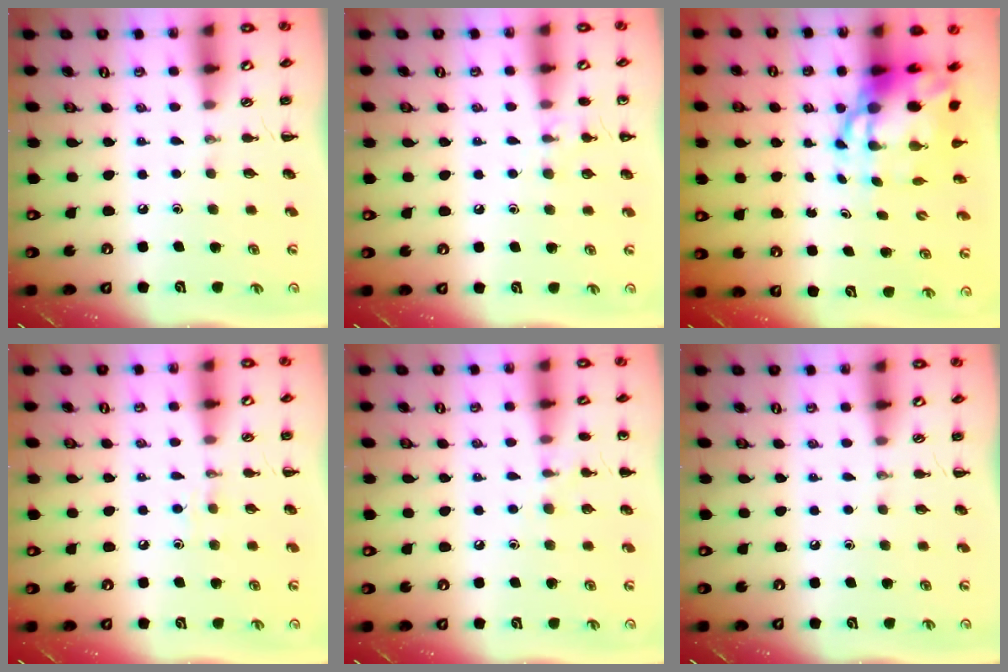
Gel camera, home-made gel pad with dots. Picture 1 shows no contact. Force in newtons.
{"total": 8.1, "press": 7.8, "slide": 2.1}
{"total": 9.4, "press": 9.1, "slide": 2.5}
{"total": 3.6, "press": 3.5, "slide": 1.0}
{"total": 5.6, "press": 5.4, "slide": 1.8}
{"total": 0.0}